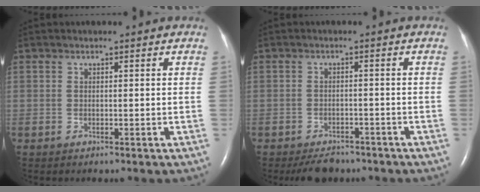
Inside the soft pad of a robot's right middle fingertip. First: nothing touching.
{"total": 4.2, "force": [-3.5, 2.0, 1.2], "torque": [-0.020, 0.000, -0.052]}